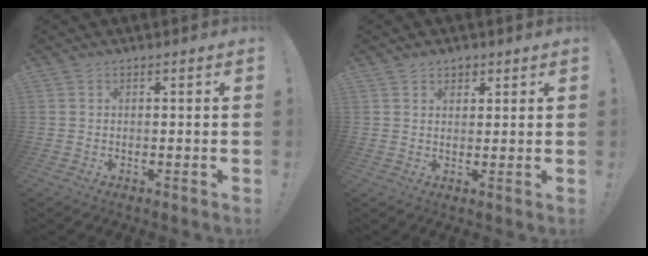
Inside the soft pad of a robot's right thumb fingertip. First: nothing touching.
{"total": 2.6, "force": [1.8, 1.8, 0.6], "torque": [0.001, -0.010, 0.031]}